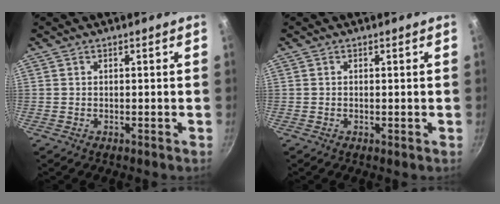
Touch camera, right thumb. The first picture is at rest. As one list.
[{"total": 0.0}]